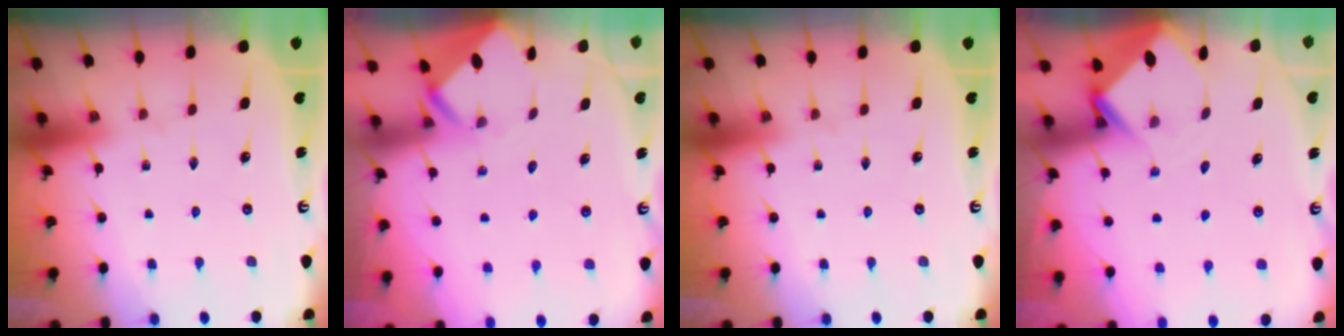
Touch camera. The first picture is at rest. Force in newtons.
{"total": 3.0, "press": 3.0, "slide": 0.1}
{"total": 0.0}
{"total": 3.5, "press": 3.5, "slide": 0.3}